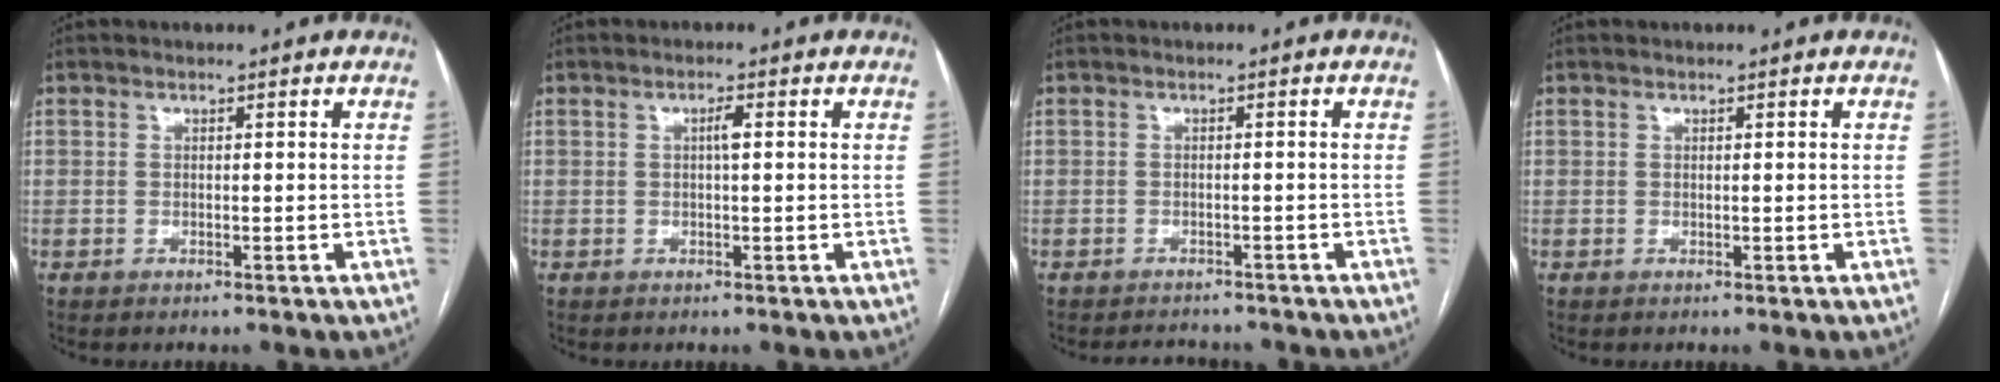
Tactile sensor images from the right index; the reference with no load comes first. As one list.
[{"total": 1.6, "force": [0.3, 0.2, 1.6], "torque": [-0.027, 0.004, 0.003]}, {"total": 4.8, "force": [-4.5, 1.4, 0.7], "torque": [-0.005, -0.002, -0.058]}, {"total": 0.0}]